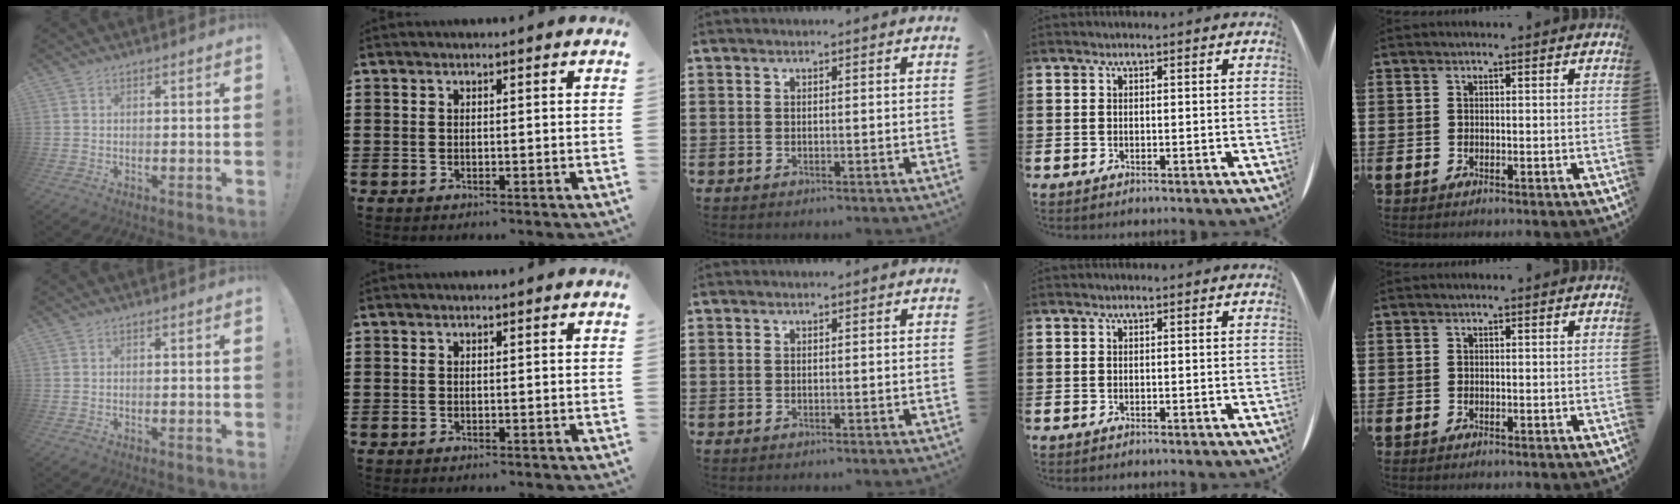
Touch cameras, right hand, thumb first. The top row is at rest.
{}